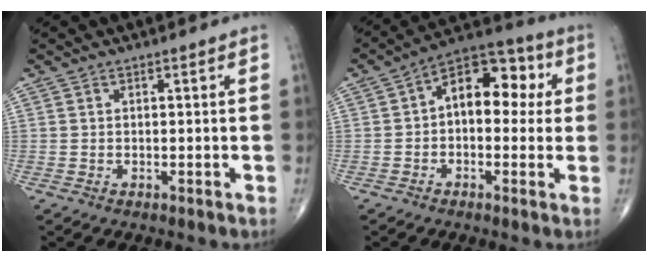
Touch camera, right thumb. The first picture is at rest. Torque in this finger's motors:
{"motor_torque": [0.26, 0.47, 0.41, 0.02, 0.11]}